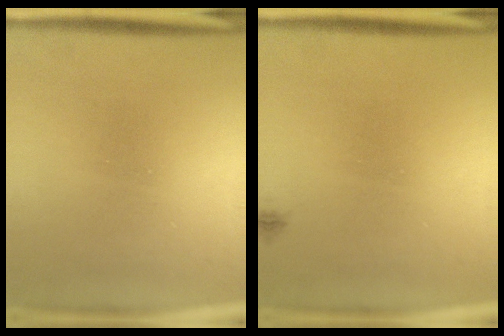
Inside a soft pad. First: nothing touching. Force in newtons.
{"total": 0.7}